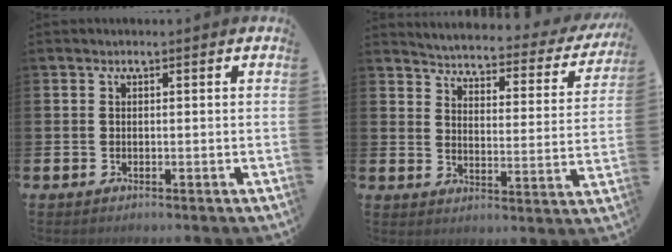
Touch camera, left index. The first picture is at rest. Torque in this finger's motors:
{"motor_torque": [0.92, -1.22, 0.40, 0.05]}